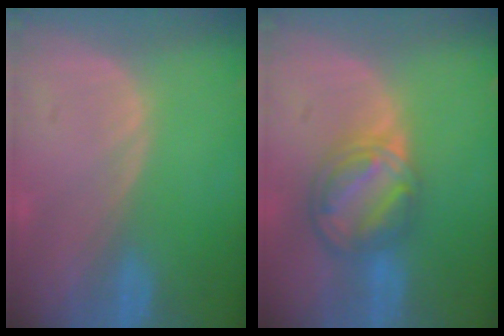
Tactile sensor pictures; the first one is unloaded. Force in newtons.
{"total": 8.1, "press": 6.9, "slide": 4.1}